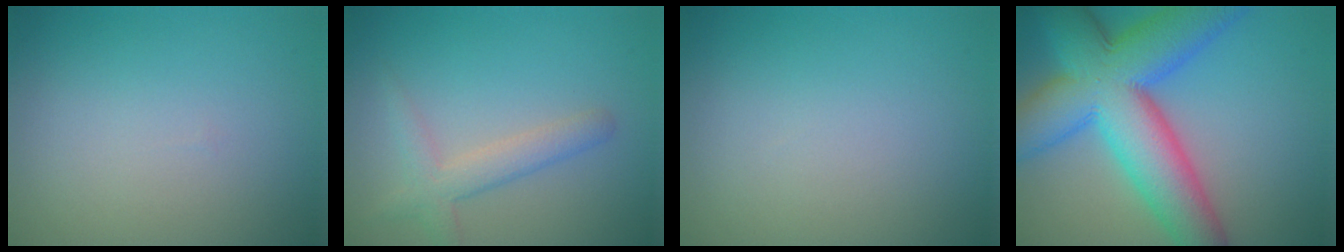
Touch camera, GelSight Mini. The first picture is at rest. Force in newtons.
{"total": 2.7, "press": 2.7, "slide": 0.1}
{"total": 0.0}
{"total": 12.8, "press": 12.8, "slide": 0.5}